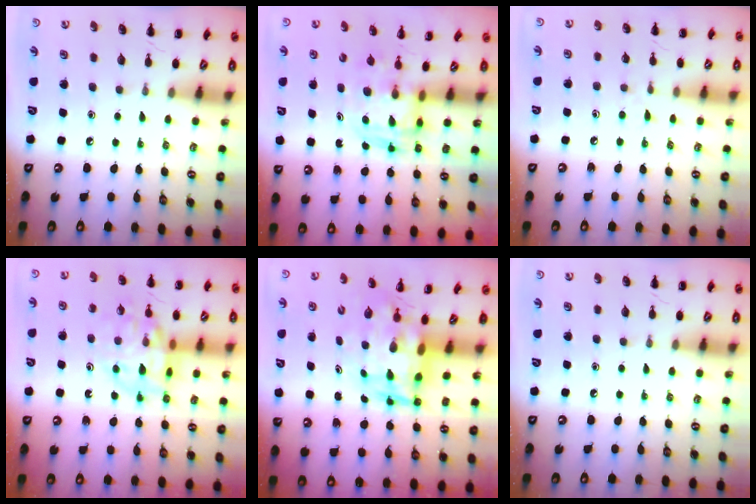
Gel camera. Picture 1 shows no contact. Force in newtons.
{"total": 3.6, "press": 3.6, "slide": 0.6}
{"total": 3.8, "press": 3.3, "slide": 1.9}
{"total": 12.7, "press": 12.5, "slide": 2.3}
{"total": 5.3, "press": 5.0, "slide": 1.8}
{"total": 0.0}